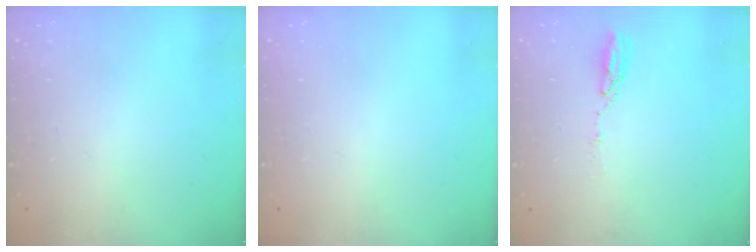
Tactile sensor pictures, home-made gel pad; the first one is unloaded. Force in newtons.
{"total": 0.0}
{"total": 3.7, "press": 3.7, "slide": 0.2}